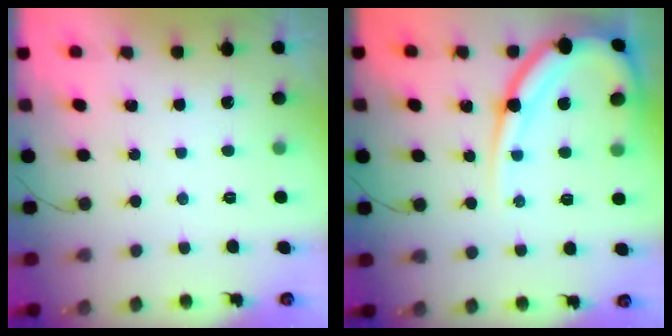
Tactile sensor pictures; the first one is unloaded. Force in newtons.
{"total": 14.1, "press": 14.0, "slide": 1.4}